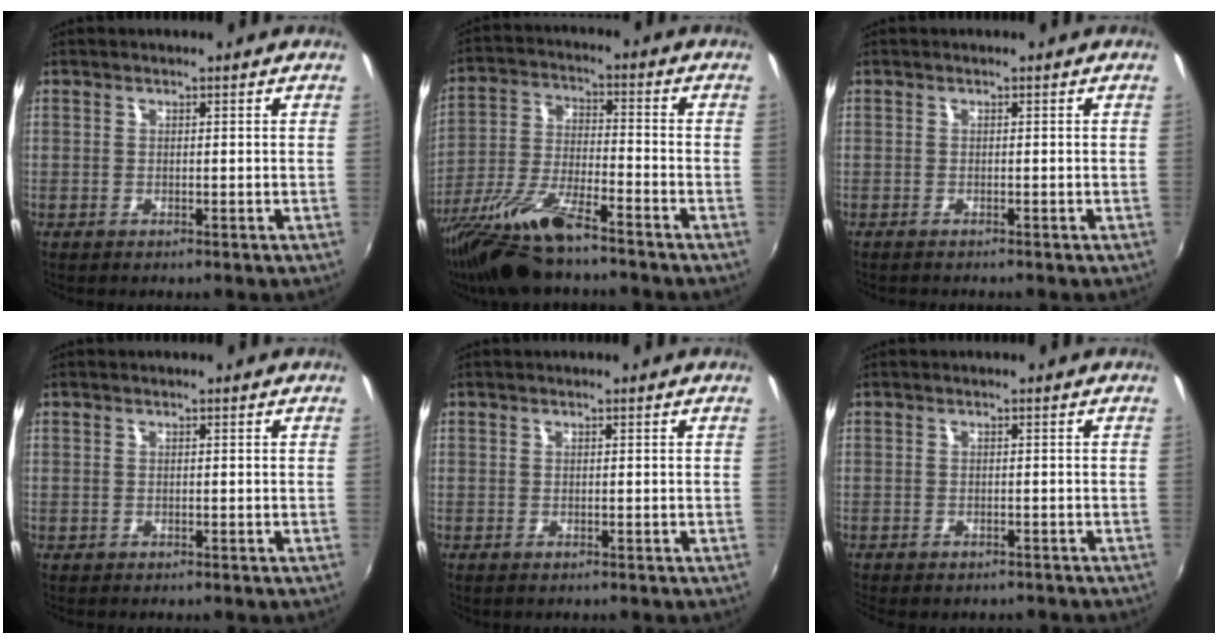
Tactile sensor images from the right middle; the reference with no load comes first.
{"total": 14.4, "force": [-11.1, 3.1, 8.6], "torque": [-0.181, -0.027, -0.210]}
{"total": 0.6, "force": [-0.6, -0.1, 0.2], "torque": [-0.004, -0.004, -0.009]}
{"total": 0.0}
{"total": 0.0}
{"total": 3.6, "force": [-2.9, 1.4, 1.5], "torque": [-0.033, -0.018, -0.035]}